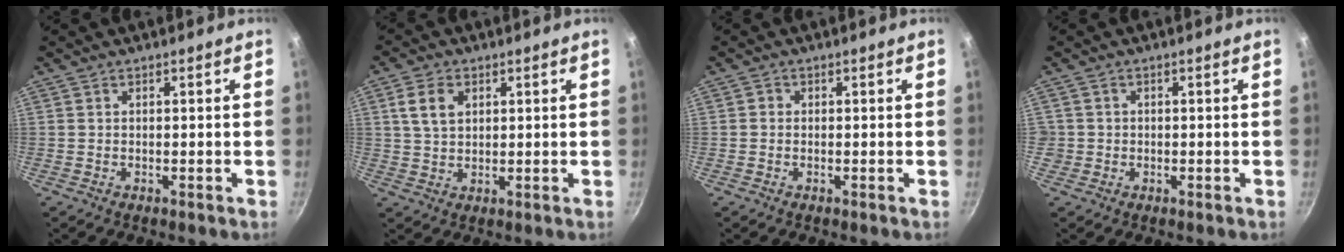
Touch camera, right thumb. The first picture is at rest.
{"total": 5.8, "force": [2.0, 4.0, 3.7], "torque": [-0.058, -0.001, 0.038]}
{"total": 0.8, "force": [-0.1, 0.8, 0.2], "torque": [0.000, 0.003, -0.004]}
{"total": 2.0, "force": [-0.2, 1.9, 0.2], "torque": [0.008, 0.010, 0.000]}